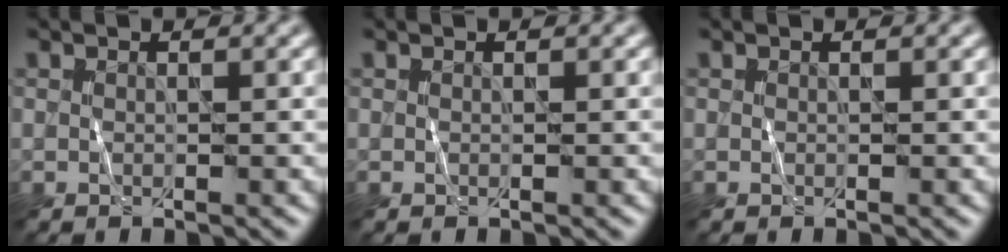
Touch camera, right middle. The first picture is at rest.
{"total": 0.0}
{"total": 0.0}